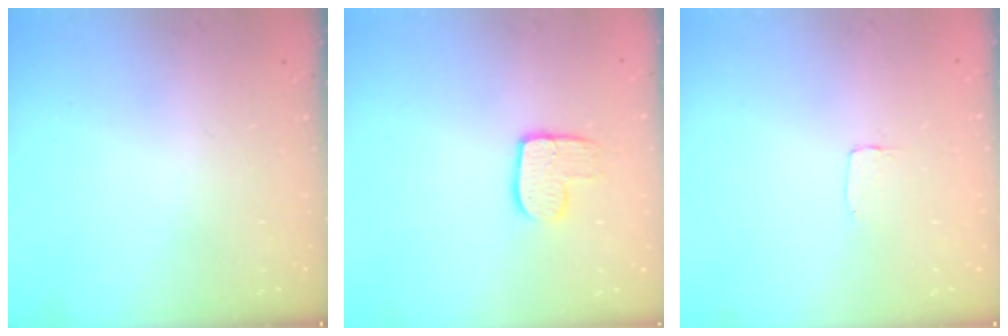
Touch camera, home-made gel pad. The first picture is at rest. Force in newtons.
{"total": 9.7, "press": 9.6, "slide": 0.7}
{"total": 2.0, "press": 2.0, "slide": 0.0}